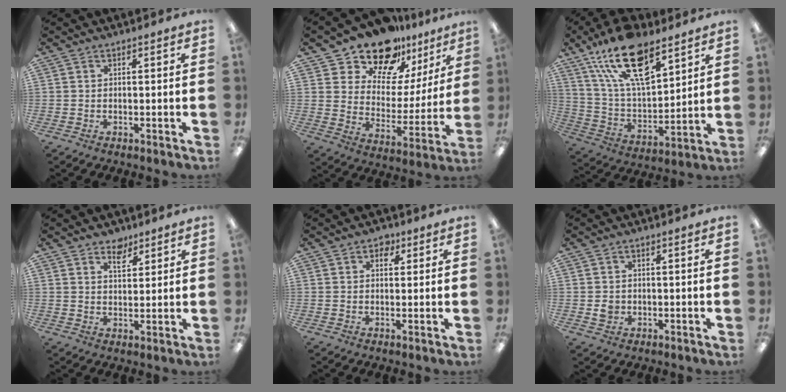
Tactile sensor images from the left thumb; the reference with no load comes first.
{"total": 16.8, "force": [14.4, 7.7, 4.0], "torque": [-0.078, -0.118, 0.262]}
{"total": 21.1, "force": [13.3, 9.0, 13.6], "torque": [-0.252, -0.066, 0.234]}
{"total": 4.6, "force": [3.6, 2.6, 1.3], "torque": [-0.004, -0.021, 0.062]}
{"total": 2.8, "force": [1.5, 2.1, 1.2], "torque": [0.005, -0.006, 0.019]}
{"total": 2.3, "force": [-0.2, 2.1, 0.7], "torque": [0.003, -0.003, -0.009]}